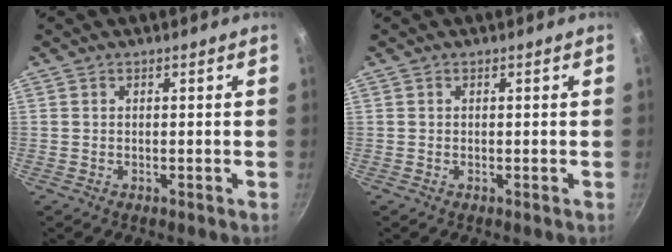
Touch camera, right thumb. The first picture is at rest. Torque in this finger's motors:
{"motor_torque": [0.13, -0.25, -0.03, 0.07, 0.05]}